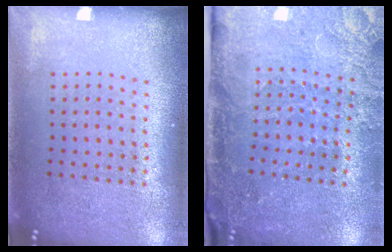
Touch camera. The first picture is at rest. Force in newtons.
{"total": 3.2, "press": 3.2, "slide": 0.5}